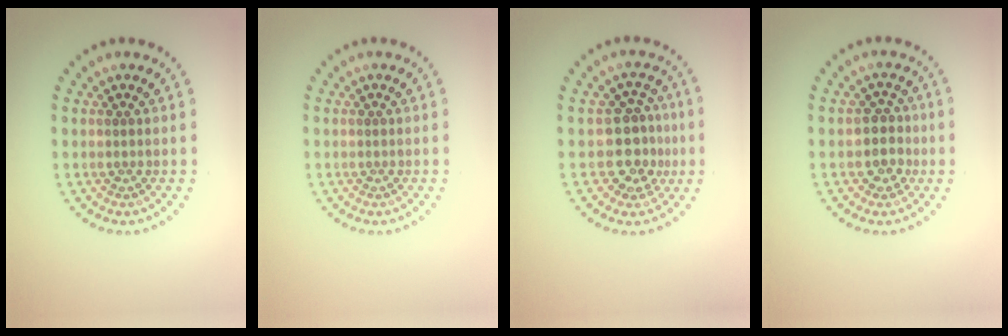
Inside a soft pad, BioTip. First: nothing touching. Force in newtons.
{"total": 0.0}
{"total": 3.8, "press": 3.5, "slide": 1.6}
{"total": 2.4, "press": 2.2, "slide": 1.0}